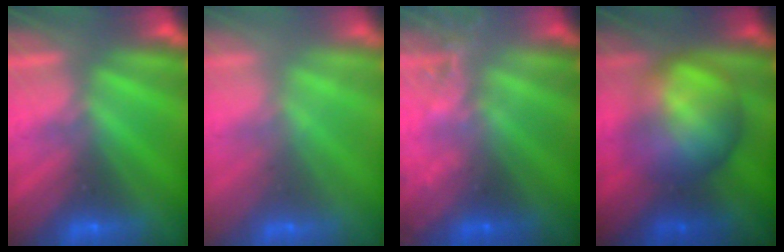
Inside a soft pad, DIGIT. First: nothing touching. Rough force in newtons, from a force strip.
{"total": 2.2}
{"total": 2.3}
{"total": 7.8}